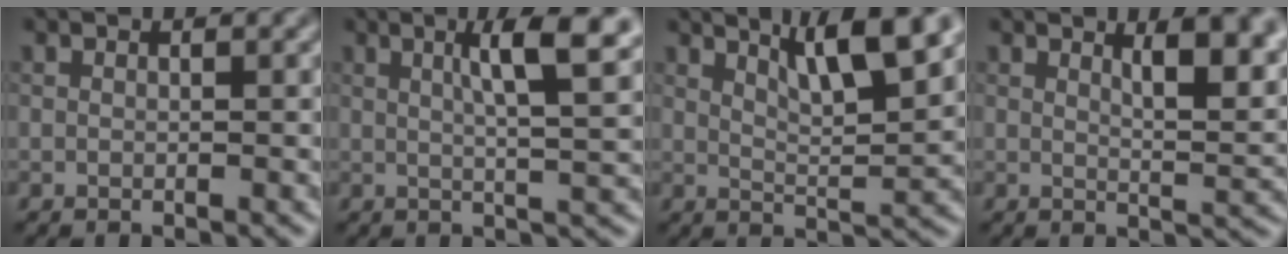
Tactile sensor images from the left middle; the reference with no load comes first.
{"total": 6.6, "force": [2.4, 1.4, 6.0], "torque": [-0.079, 0.008, 0.035]}
{"total": 6.6, "force": [3.9, 1.3, 5.2], "torque": [-0.076, 0.007, 0.061]}
{"total": 5.8, "force": [2.7, 2.0, 4.6], "torque": [-0.052, 0.001, 0.036]}